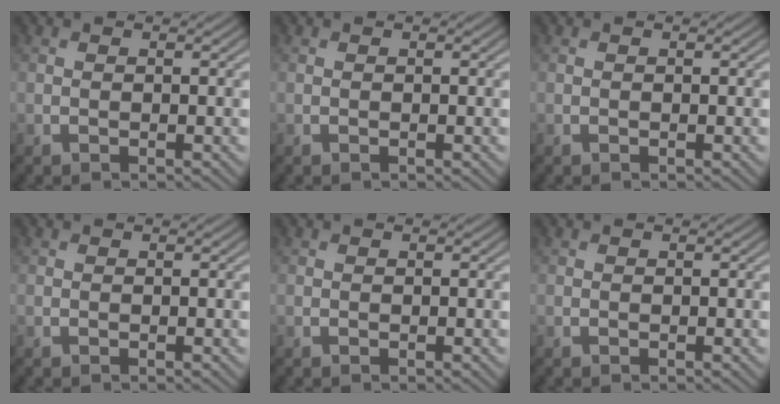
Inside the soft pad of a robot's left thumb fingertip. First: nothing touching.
{"total": 0.0}
{"total": 0.0}
{"total": 0.0}
{"total": 0.0}
{"total": 0.0}